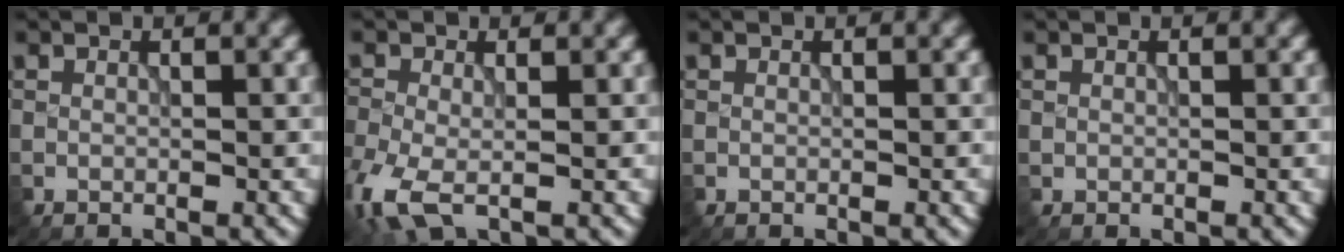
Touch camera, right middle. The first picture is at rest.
{"total": 5.3, "force": [-2.3, 2.7, 3.9], "torque": [-0.105, -0.016, -0.053]}
{"total": 0.0}
{"total": 0.0}